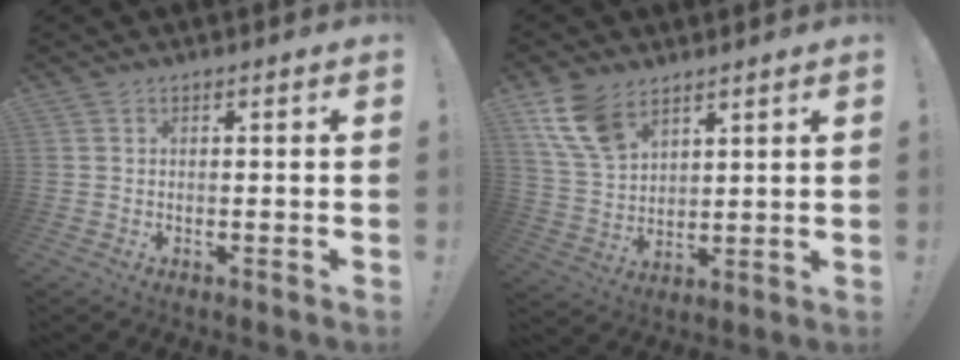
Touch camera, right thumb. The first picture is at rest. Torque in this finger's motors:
{"motor_torque": [0.49, 0.79, 0.92, 0.73, 0.04]}